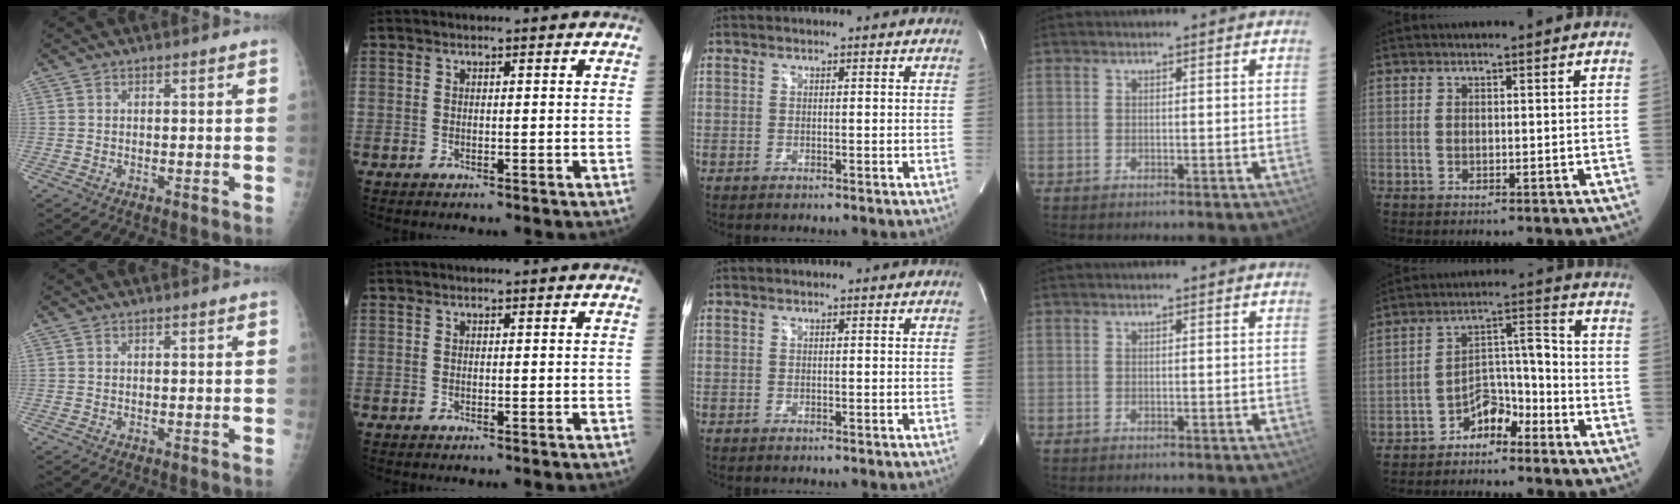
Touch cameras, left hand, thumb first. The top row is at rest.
{"little": {"total": 6.2, "force": [-4.7, 2.8, 3.0], "torque": [-0.044, 0.030, -0.085]}}